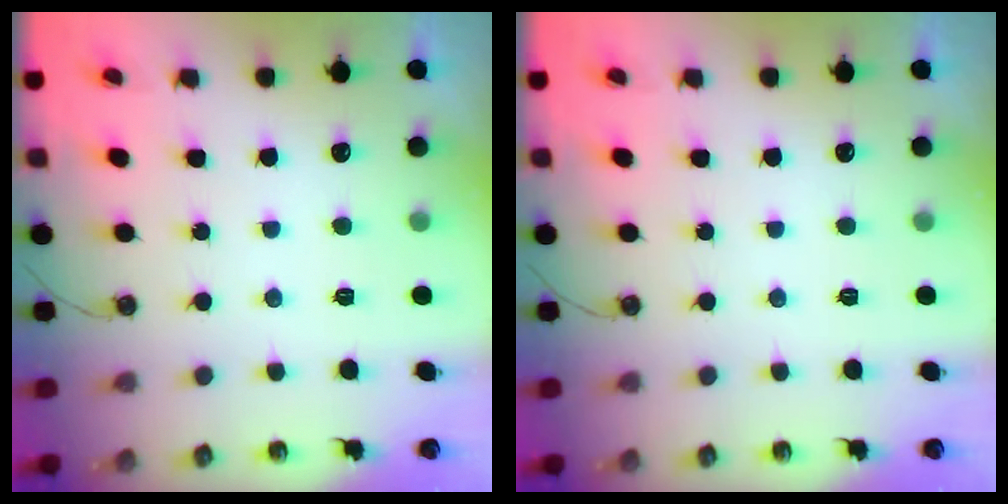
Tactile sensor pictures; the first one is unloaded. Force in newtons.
{"total": 0.0}